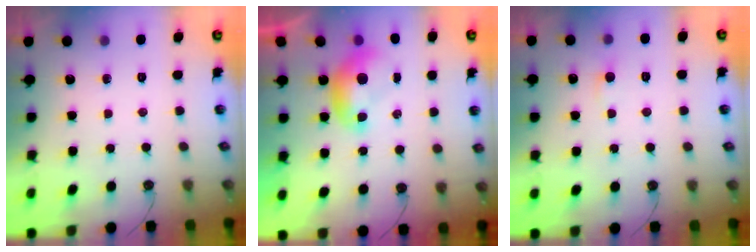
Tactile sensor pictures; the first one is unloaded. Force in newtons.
{"total": 0.0}
{"total": 1.6, "press": 1.5, "slide": 0.5}